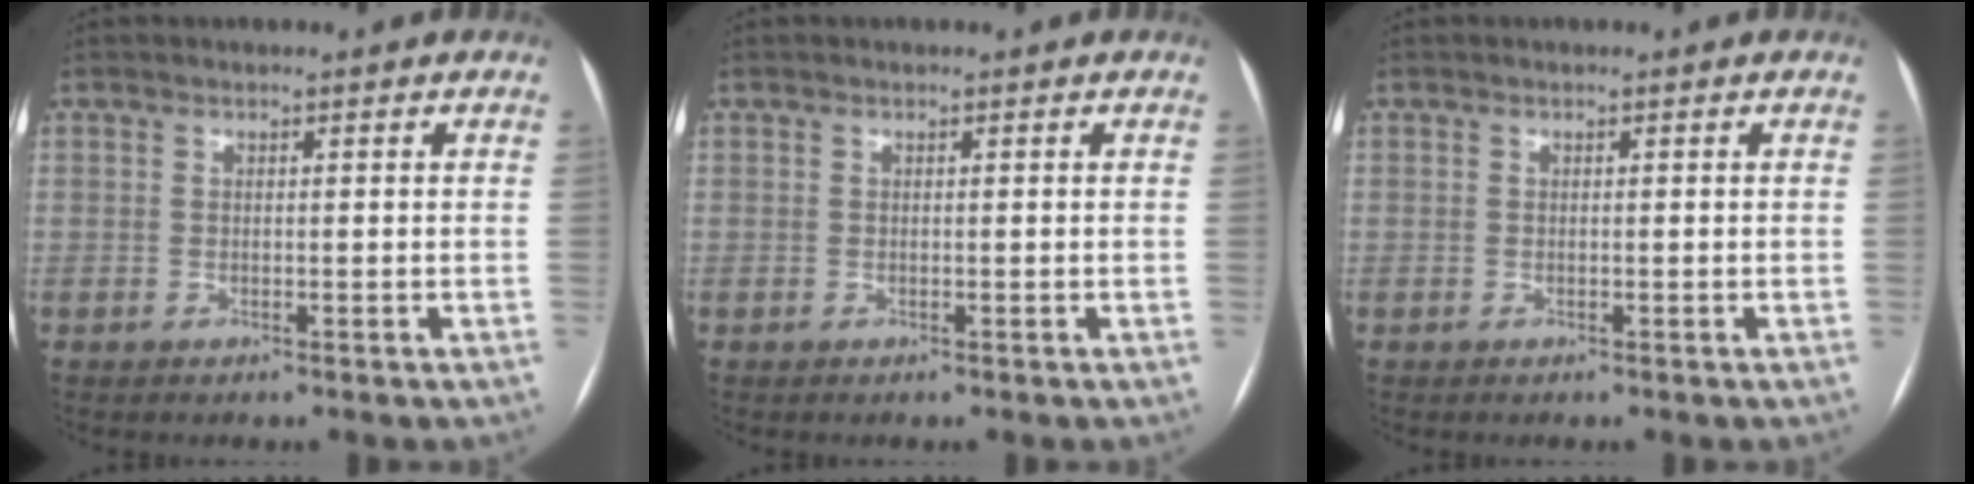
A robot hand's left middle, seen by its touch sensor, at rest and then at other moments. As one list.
[{"total": 0.0}, {"total": 0.0}]